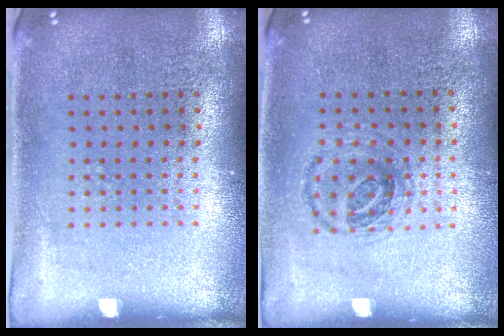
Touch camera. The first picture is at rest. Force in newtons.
{"total": 0.9, "press": 0.9, "slide": 0.2}